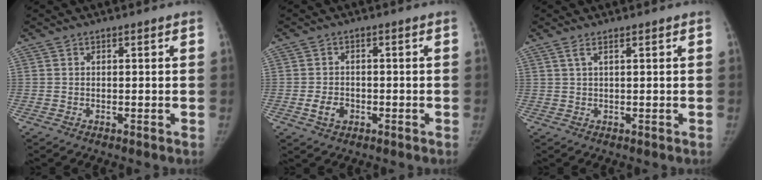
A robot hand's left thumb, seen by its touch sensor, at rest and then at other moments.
{"total": 3.7, "force": [-1.4, 2.8, 2.1], "torque": [-0.031, 0.009, -0.021]}
{"total": 1.2, "force": [0.7, 0.2, 1.0], "torque": [-0.030, 0.010, 0.016]}